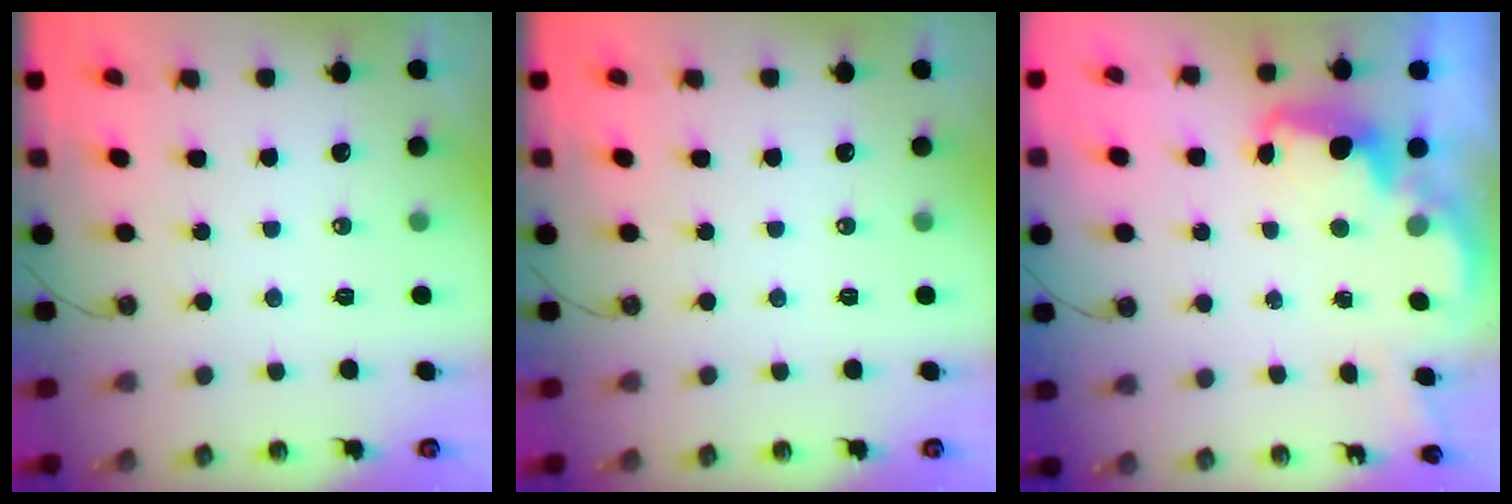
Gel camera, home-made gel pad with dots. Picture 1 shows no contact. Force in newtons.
{"total": 0.0}
{"total": 2.5, "press": 2.5, "slide": 0.5}